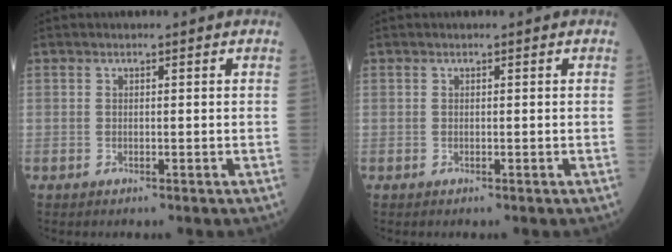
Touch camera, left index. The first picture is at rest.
{"total": 0.0}